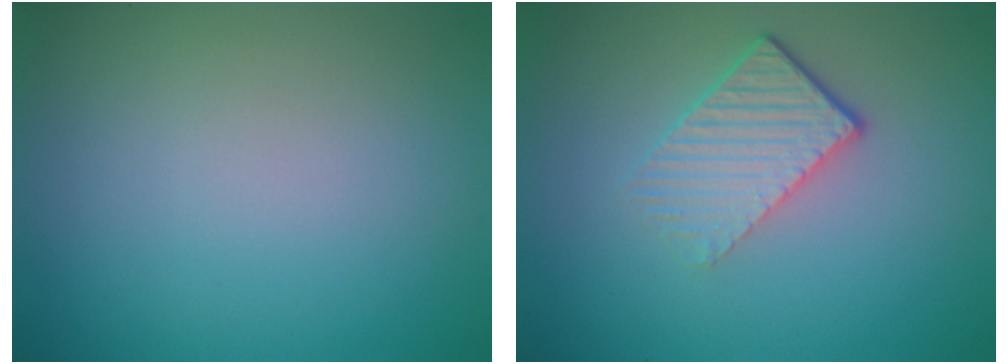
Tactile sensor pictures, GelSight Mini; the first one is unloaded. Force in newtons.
{"total": 3.7, "press": 2.6, "slide": 2.6}